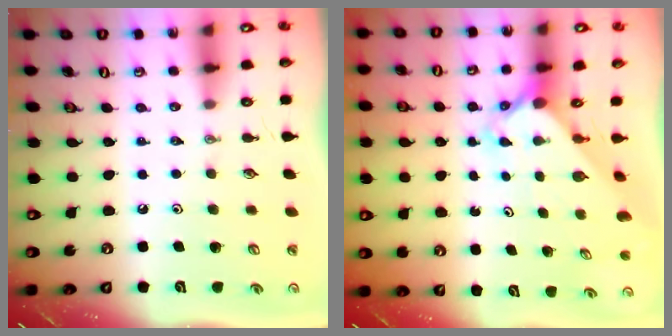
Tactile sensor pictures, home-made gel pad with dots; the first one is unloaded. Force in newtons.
{"total": 2.6, "press": 2.6, "slide": 0.2}